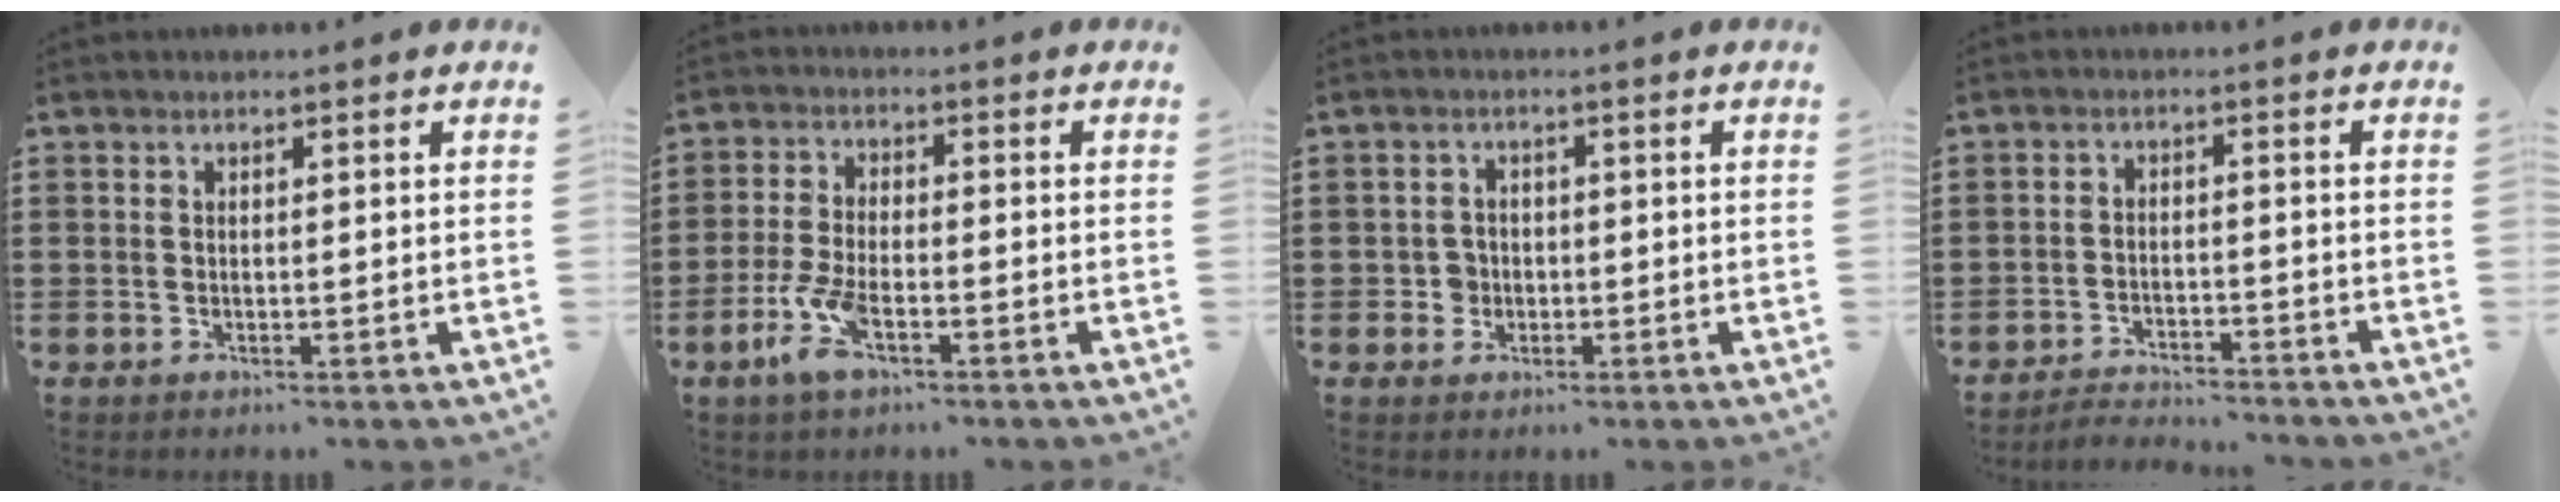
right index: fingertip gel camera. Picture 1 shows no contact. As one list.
[{"total": 6.3, "force": [-3.1, 2.0, 5.1], "torque": [-0.132, -0.016, -0.063]}, {"total": 2.3, "force": [-0.7, 2.1, 0.7], "torque": [-0.021, 0.002, -0.015]}, {"total": 3.2, "force": [-3.2, 0.2, 0.0], "torque": [-0.007, 0.001, -0.068]}]